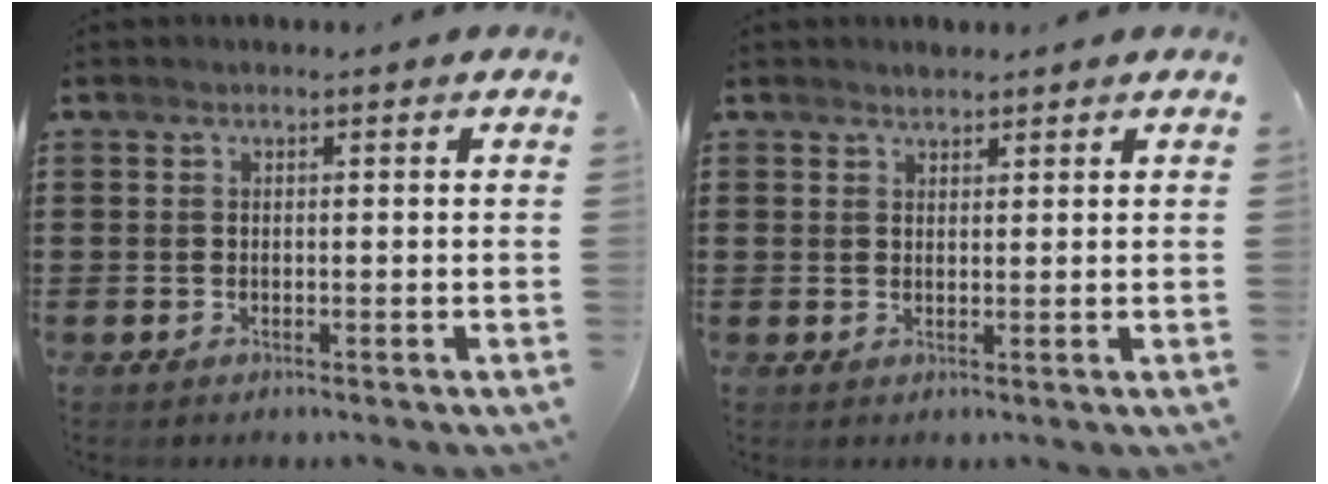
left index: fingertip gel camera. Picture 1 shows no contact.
{"total": 1.4, "force": [1.4, 0.4, 0.2], "torque": [-0.005, 0.001, 0.026]}